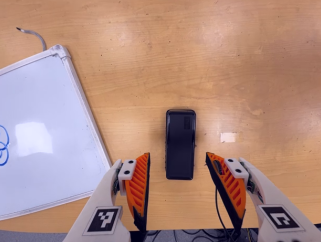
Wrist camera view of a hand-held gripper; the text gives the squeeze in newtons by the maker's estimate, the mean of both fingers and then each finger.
{"total": 0.0}